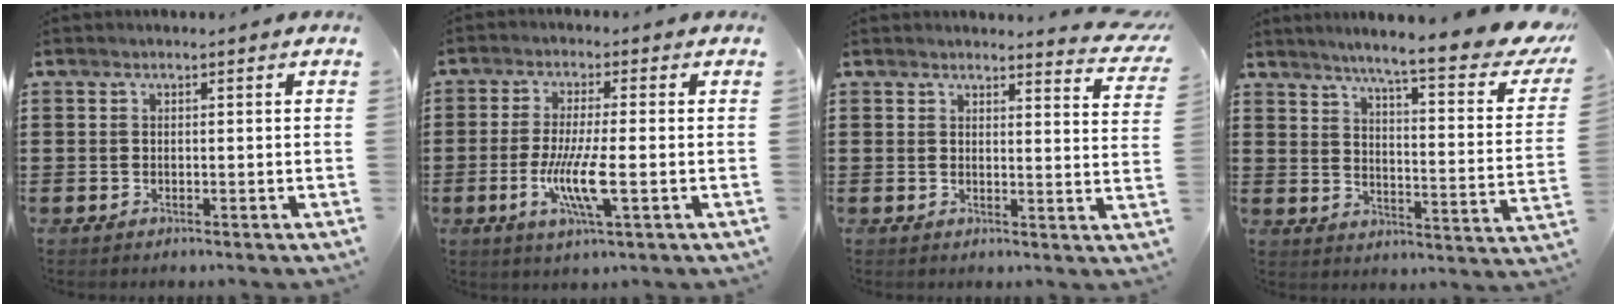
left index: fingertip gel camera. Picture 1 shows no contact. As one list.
[{"total": 7.7, "force": [-1.8, 0.9, 7.4], "torque": [-0.150, -0.016, -0.038]}, {"total": 3.0, "force": [2.9, 0.0, 0.6], "torque": [-0.009, -0.021, 0.049]}, {"total": 7.9, "force": [6.2, -0.1, 5.0], "torque": [-0.096, -0.050, 0.093]}]